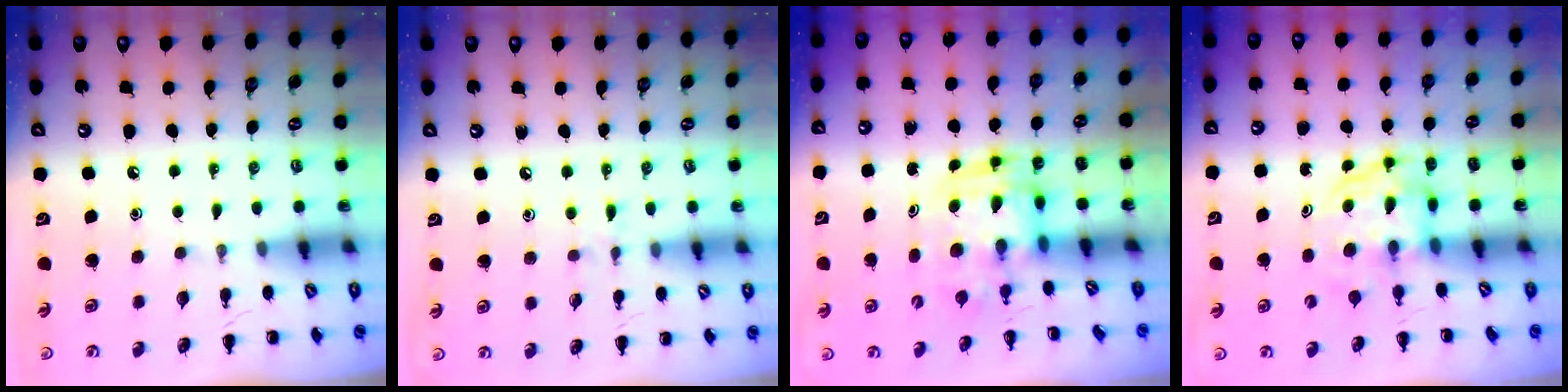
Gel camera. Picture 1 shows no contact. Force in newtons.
{"total": 6.0, "press": 5.8, "slide": 1.8}
{"total": 3.3, "press": 3.2, "slide": 0.6}
{"total": 3.9, "press": 3.9, "slide": 0.3}